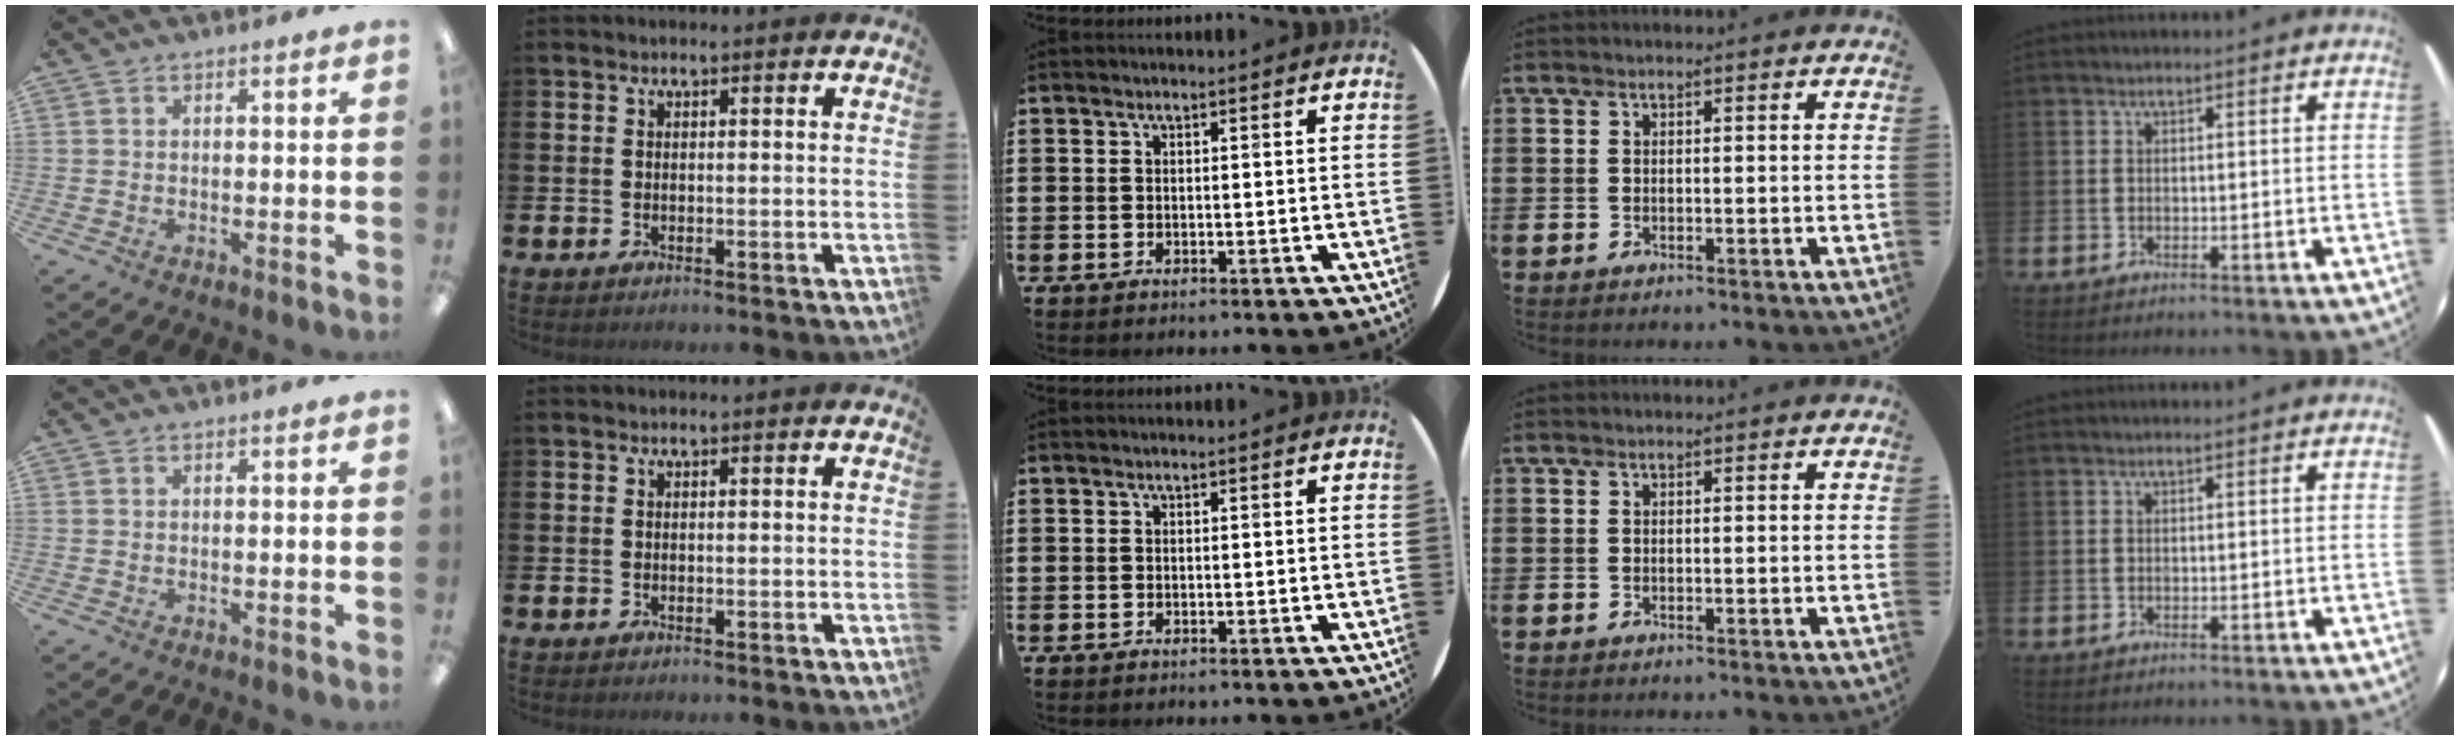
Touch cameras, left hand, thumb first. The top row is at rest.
{}